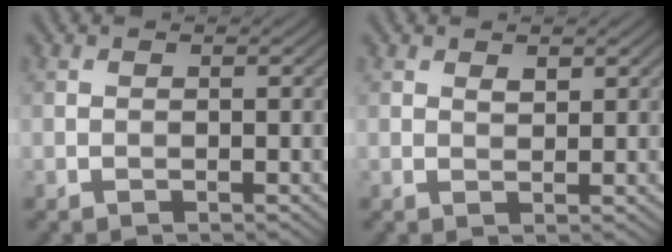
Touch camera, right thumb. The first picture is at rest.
{"total": 1.3, "force": [0.9, 0.6, 0.8], "torque": [-0.016, -0.003, 0.018]}